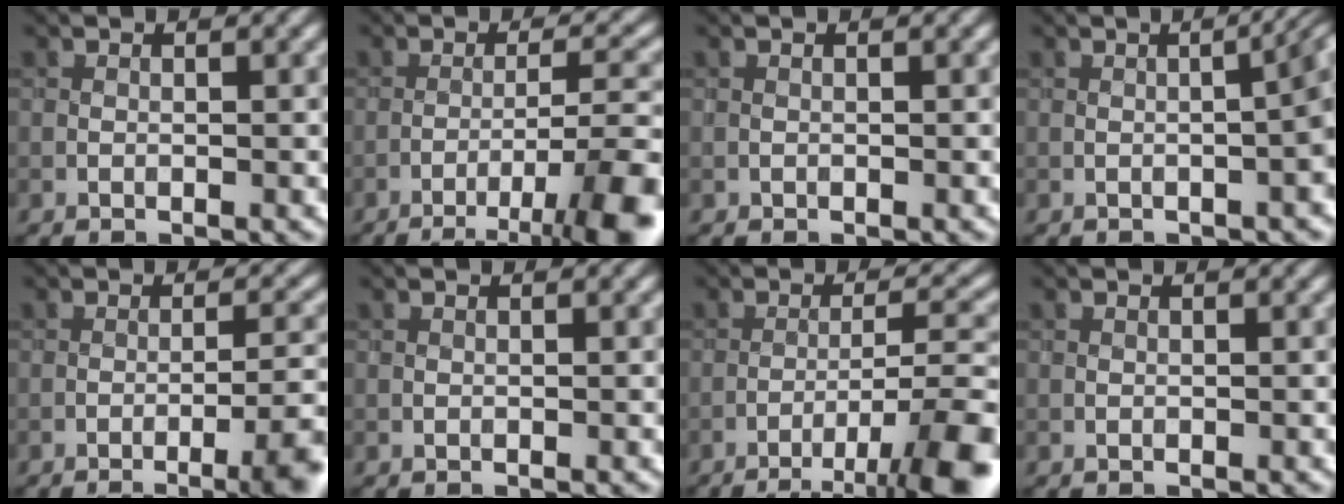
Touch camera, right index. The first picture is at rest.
{"total": 9.3, "force": [-5.9, 1.5, 7.0], "torque": [-0.095, -0.001, -0.080]}
{"total": 0.0}
{"total": 5.7, "force": [-0.4, 2.5, 5.2], "torque": [-0.020, 0.015, -0.006]}
{"total": 6.7, "force": [-3.8, 1.3, 5.3], "torque": [-0.065, 0.005, -0.053]}
{"total": 0.0}
{"total": 10.1, "force": [-6.8, 1.7, 7.3], "torque": [-0.103, -0.003, -0.093]}
{"total": 0.0}